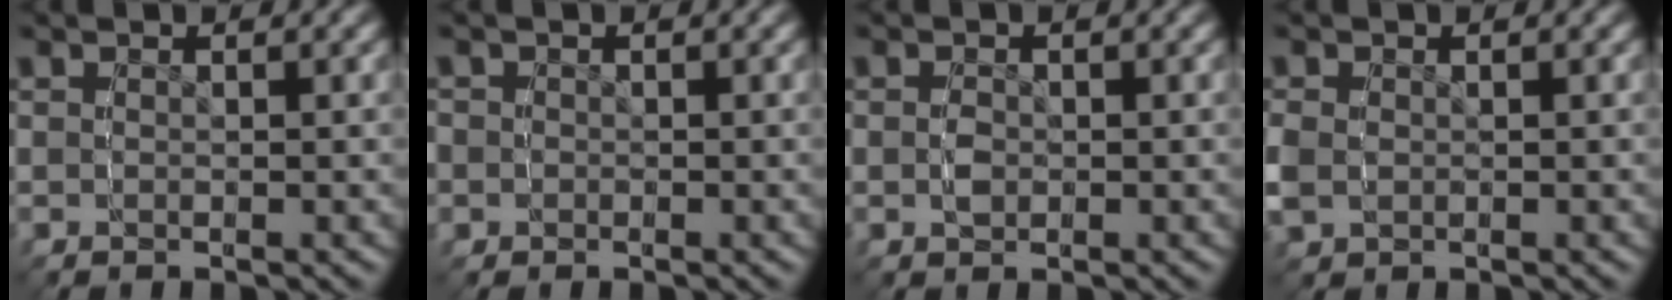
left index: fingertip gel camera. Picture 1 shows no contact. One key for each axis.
{"total": 2.5, "fx": -0.6, "fy": 2.4, "fz": -0.3, "tx": -0.009, "ty": -0.023, "tz": 0.000}
{"total": 0.7, "fx": -0.3, "fy": 0.5, "fz": 0.3, "tx": -0.012, "ty": -0.007, "tz": -0.002}
{"total": 0.5, "fx": 0.1, "fy": 0.5, "fz": -0.2, "tx": -0.001, "ty": -0.004, "tz": 0.005}